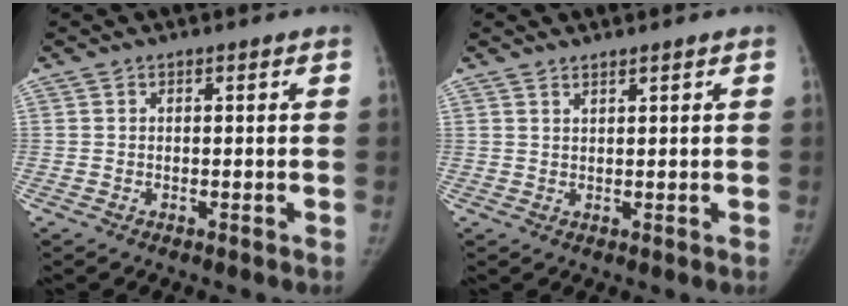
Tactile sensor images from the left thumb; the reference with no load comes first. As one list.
[{"total": 1.0, "force": [0.9, 0.0, 0.3], "torque": [-0.003, -0.008, 0.017]}]